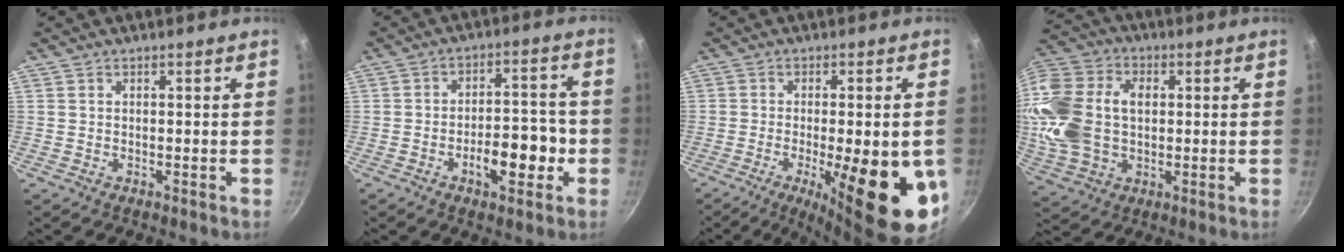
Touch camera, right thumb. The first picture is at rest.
{"total": 10.0, "force": [-3.5, 4.8, 8.0], "torque": [-0.083, 0.032, -0.054]}
{"total": 20.2, "force": [-5.4, 6.2, 18.4], "torque": [-0.233, -0.004, -0.065]}
{"total": 19.9, "force": [1.5, 14.4, 13.7], "torque": [-0.273, 0.022, 0.027]}